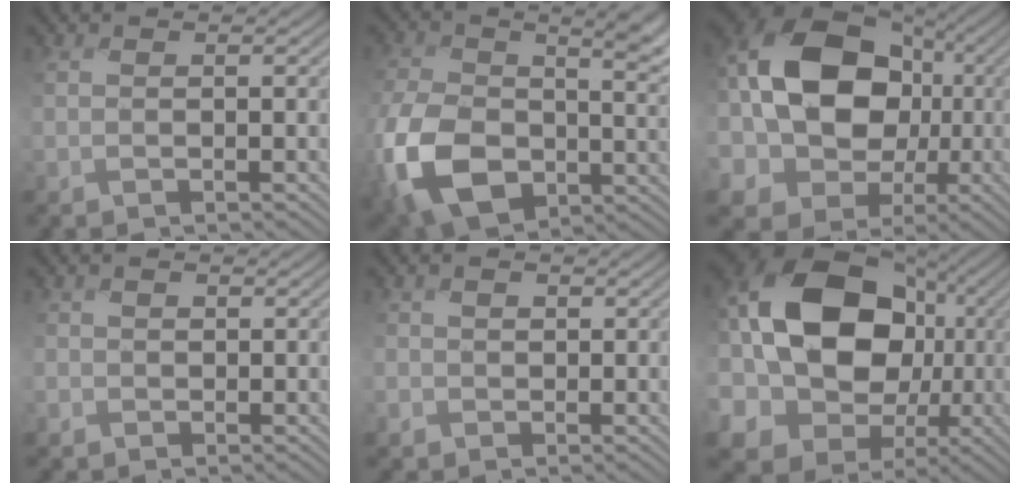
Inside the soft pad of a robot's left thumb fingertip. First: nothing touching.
{"total": 14.0, "force": [-1.7, 9.4, 10.2], "torque": [-0.231, -0.035, -0.031]}
{"total": 18.3, "force": [0.5, 14.8, 10.8], "torque": [-0.220, -0.008, 0.006]}
{"total": 1.4, "force": [-0.5, 1.3, -0.2], "torque": [0.004, -0.004, -0.014]}
{"total": 1.7, "force": [-0.5, 1.6, 0.0], "torque": [-0.002, -0.004, -0.016]}
{"total": 20.7, "force": [1.2, 16.1, 13.0], "torque": [-0.272, -0.005, 0.027]}